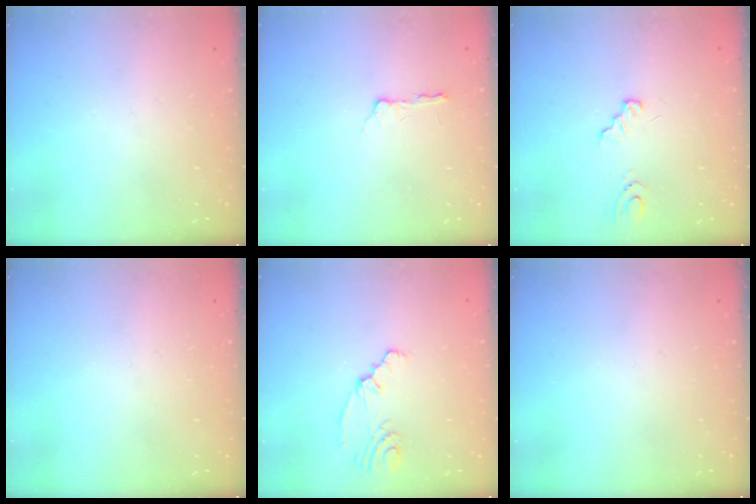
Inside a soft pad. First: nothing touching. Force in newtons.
{"total": 2.2, "press": 2.1, "slide": 0.4}
{"total": 3.3, "press": 3.3, "slide": 0.2}
{"total": 0.0}
{"total": 2.9, "press": 2.1, "slide": 1.9}
{"total": 0.0}